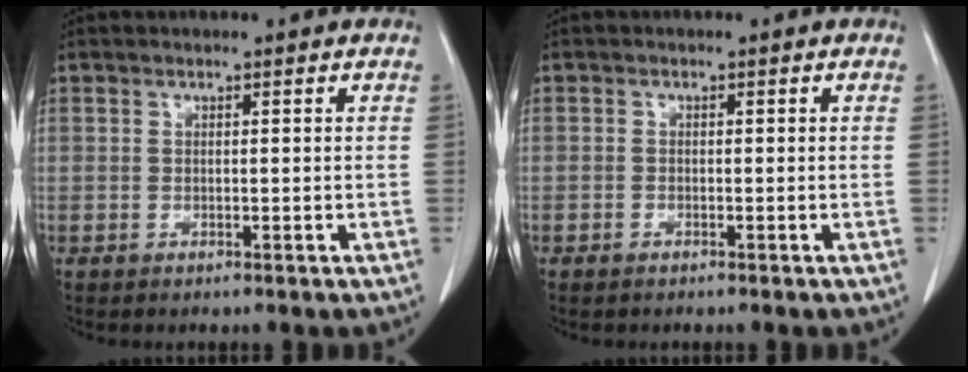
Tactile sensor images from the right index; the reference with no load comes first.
{"total": 0.7, "force": [-0.6, 0.3, 0.3], "torque": [-0.008, -0.001, -0.007]}